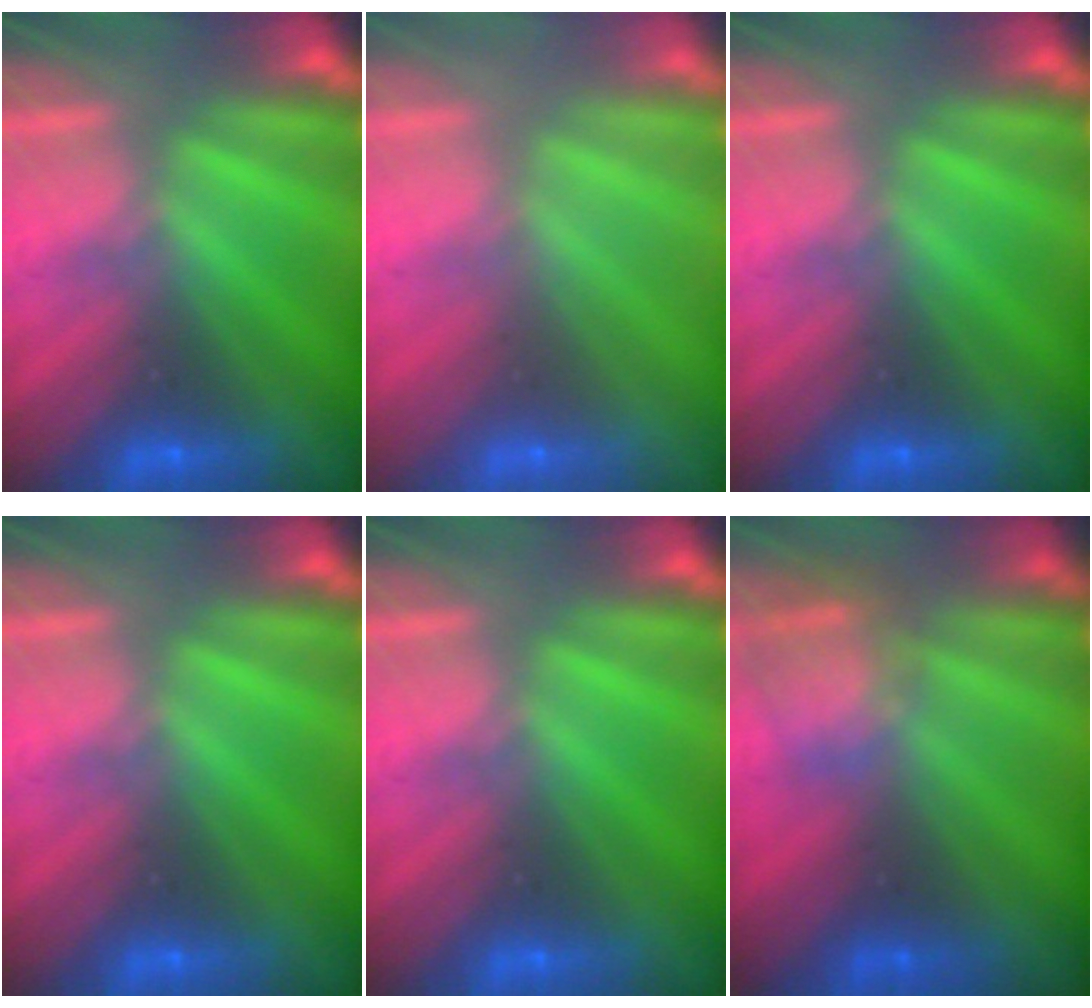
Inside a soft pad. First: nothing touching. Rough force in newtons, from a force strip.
{"total": 3.1}
{"total": 0.0}
{"total": 0.0}
{"total": 0.0}
{"total": 2.3}